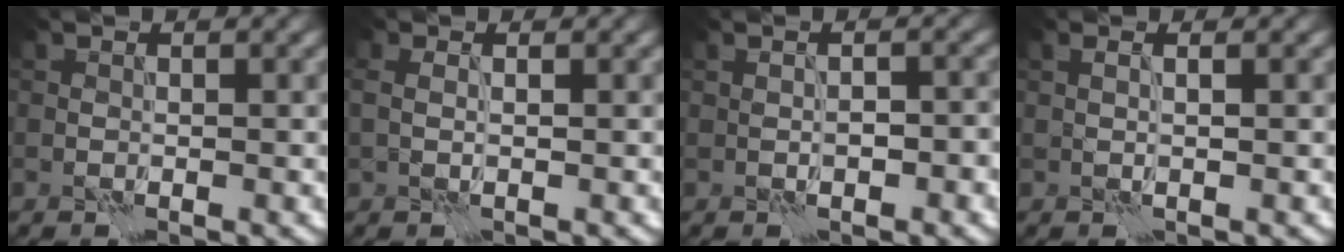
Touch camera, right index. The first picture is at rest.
{"total": 1.5, "force": [0.3, 0.7, 1.3], "torque": [-0.029, 0.003, 0.006]}
{"total": 2.8, "force": [-0.1, 1.5, 2.4], "torque": [-0.016, 0.007, -0.002]}
{"total": 1.2, "force": [0.5, 0.3, 1.1], "torque": [-0.016, -0.006, 0.003]}